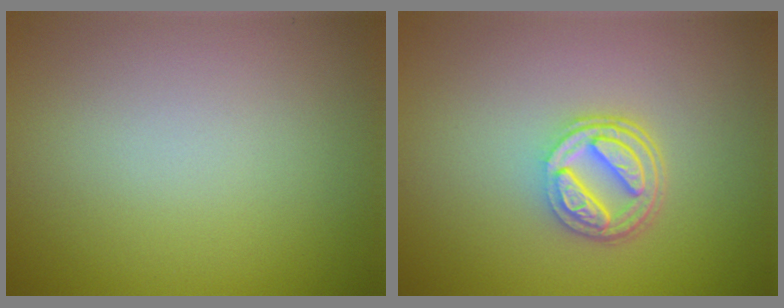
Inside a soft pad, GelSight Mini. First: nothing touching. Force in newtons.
{"total": 4.5, "press": 3.3, "slide": 3.0}